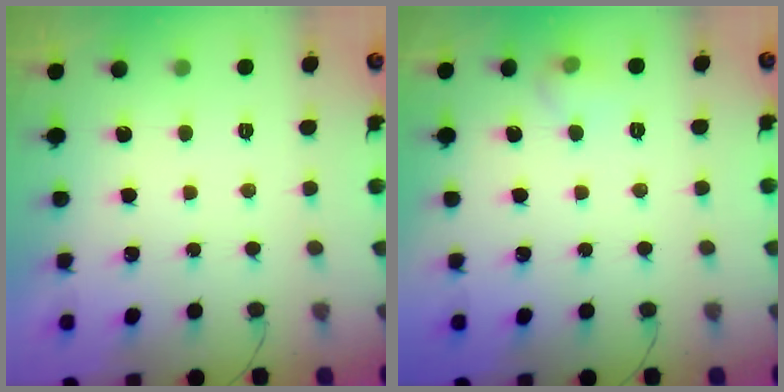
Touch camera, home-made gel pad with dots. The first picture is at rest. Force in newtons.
{"total": 5.1, "press": 4.6, "slide": 2.3}